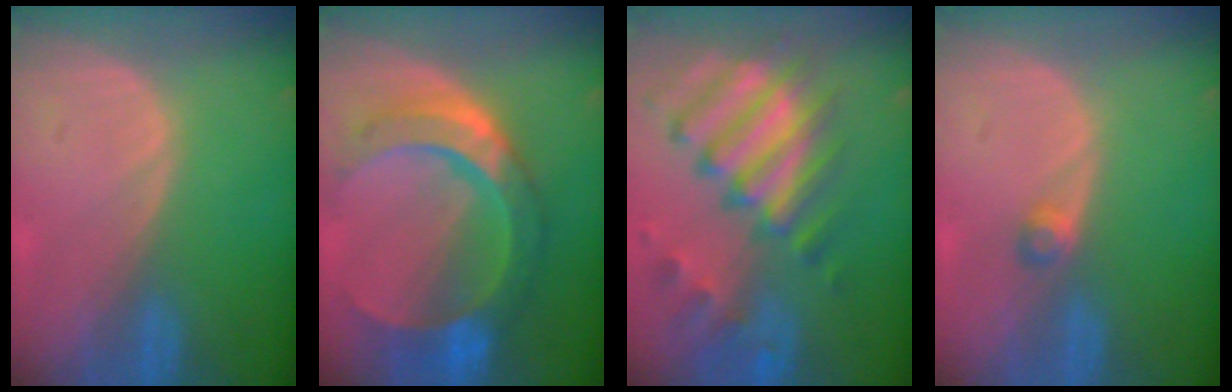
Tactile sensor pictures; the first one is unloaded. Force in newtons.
{"total": 10.6, "press": 10.6, "slide": 1.1}
{"total": 11.9, "press": 10.3, "slide": 5.9}
{"total": 1.8, "press": 1.6, "slide": 0.8}